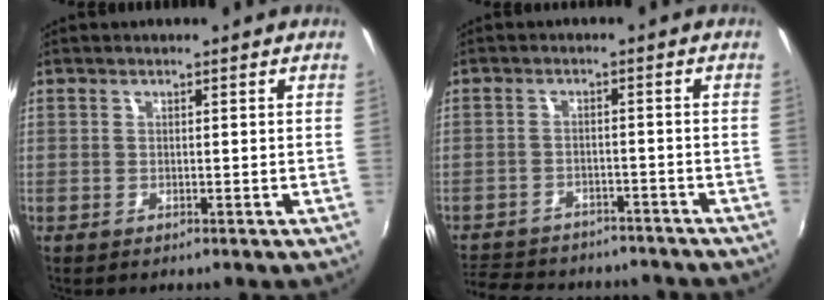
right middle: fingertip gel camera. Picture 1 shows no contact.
{"total": 16.3, "force": [-13.7, 6.3, 6.0], "torque": [-0.141, -0.002, -0.190]}